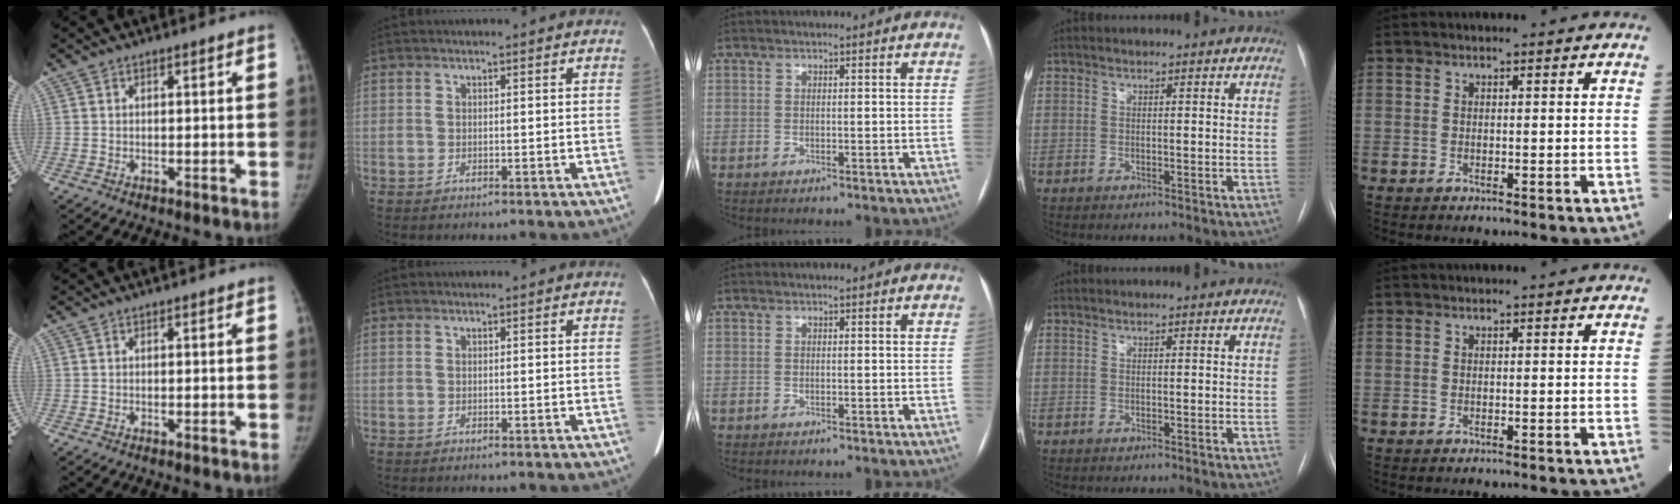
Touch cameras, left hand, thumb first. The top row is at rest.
{}